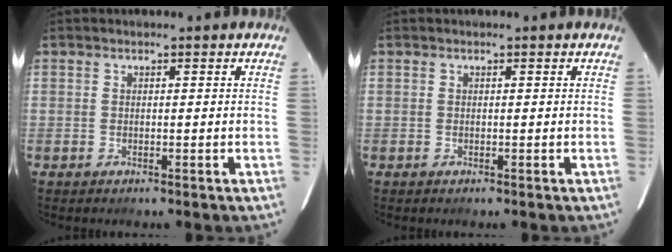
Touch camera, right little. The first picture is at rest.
{"total": 0.0}